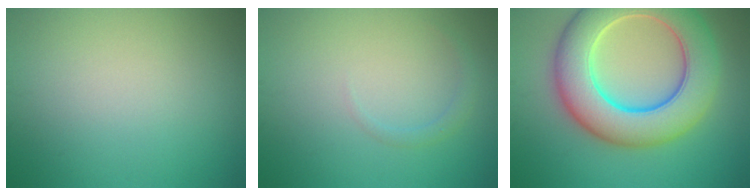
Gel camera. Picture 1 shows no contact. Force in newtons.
{"total": 1.0, "press": 1.0, "slide": 0.1}
{"total": 11.0, "press": 11.0, "slide": 0.6}